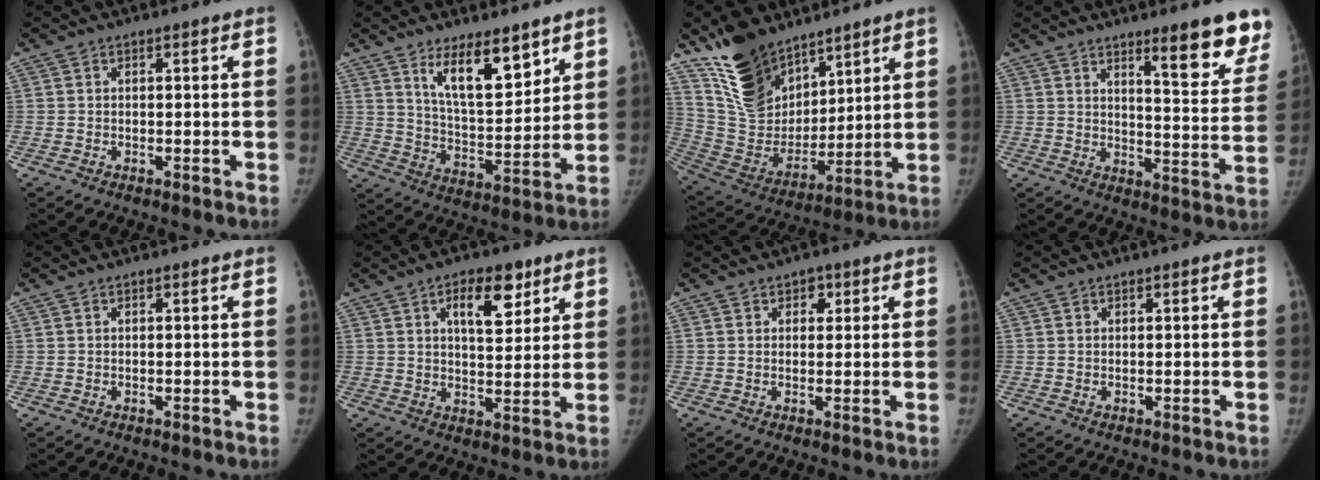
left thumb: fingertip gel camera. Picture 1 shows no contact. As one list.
[{"total": 12.7, "force": [8.0, 4.7, 8.6], "torque": [-0.114, -0.060, 0.144]}, {"total": 18.4, "force": [12.9, 10.1, 8.5], "torque": [-0.111, -0.065, 0.255]}, {"total": 13.9, "force": [9.5, 2.8, 9.8], "torque": [-0.084, -0.067, 0.131]}, {"total": 0.0}, {"total": 9.2, "force": [4.8, 4.5, 6.4], "torque": [-0.071, -0.024, 0.072]}, {"total": 2.4, "force": [1.1, 1.9, 1.0], "torque": [0.006, -0.002, 0.011]}, {"total": 0.0}]